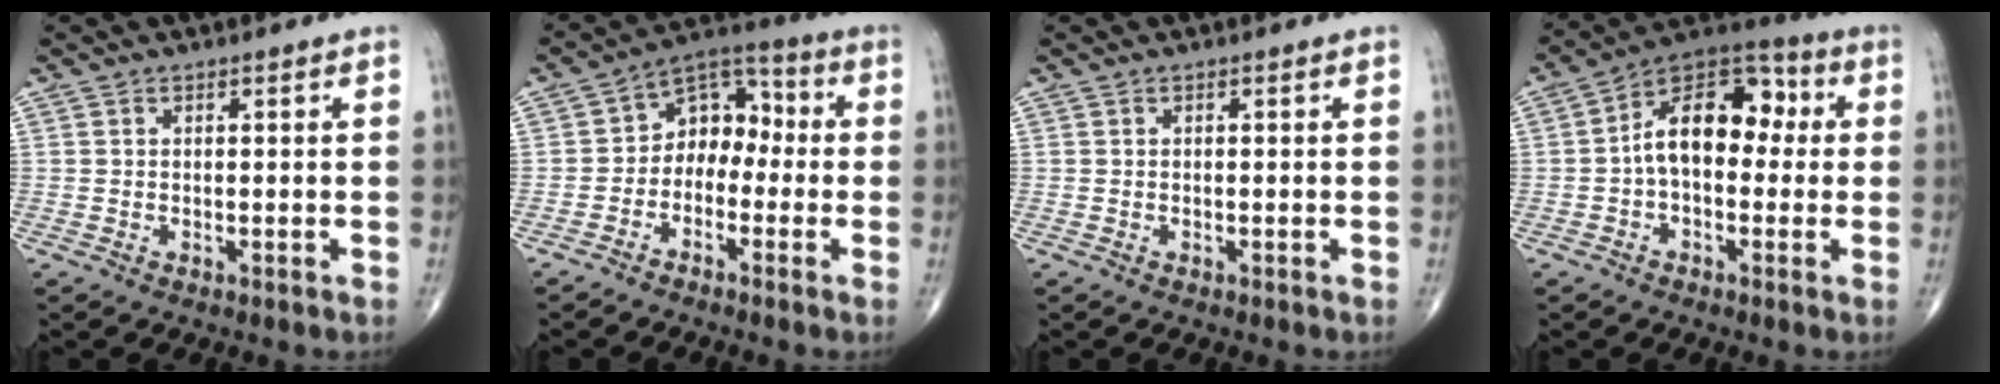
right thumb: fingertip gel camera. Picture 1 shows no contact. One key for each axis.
{"total": 9.3, "fx": -2.0, "fy": 6.9, "fz": 5.8, "tx": -0.056, "ty": 0.053, "tz": -0.055}
{"total": 0.0}
{"total": 15.2, "fx": 1.3, "fy": 9.2, "fz": 12.0, "tx": -0.162, "ty": 0.043, "tz": 0.005}